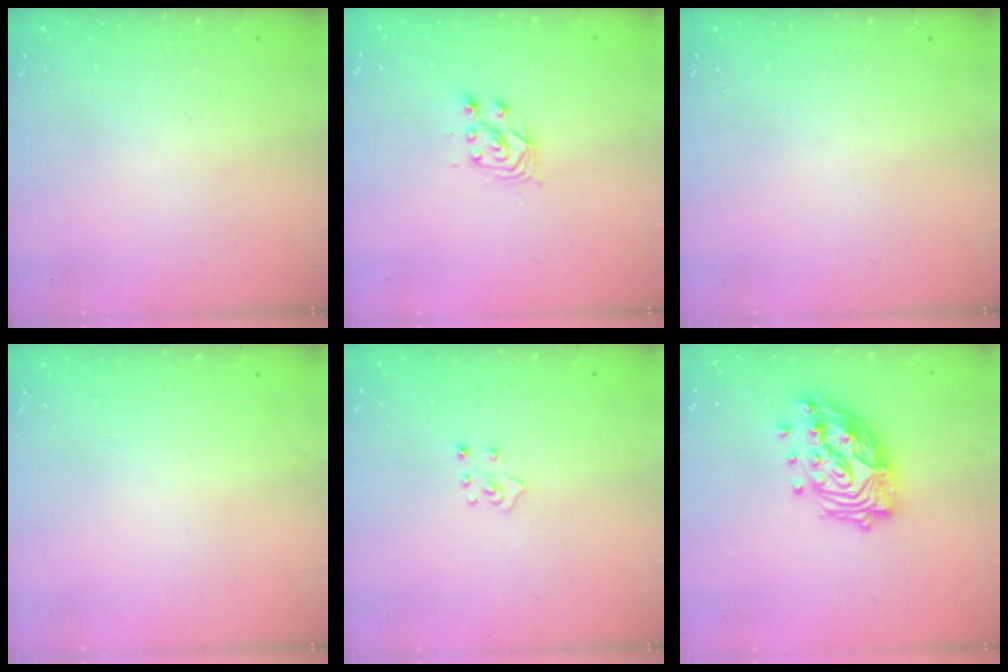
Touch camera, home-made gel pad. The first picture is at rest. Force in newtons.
{"total": 4.0, "press": 4.0, "slide": 0.7}
{"total": 0.0}
{"total": 0.0}
{"total": 2.7, "press": 2.7, "slide": 0.2}
{"total": 16.7, "press": 16.6, "slide": 1.1}